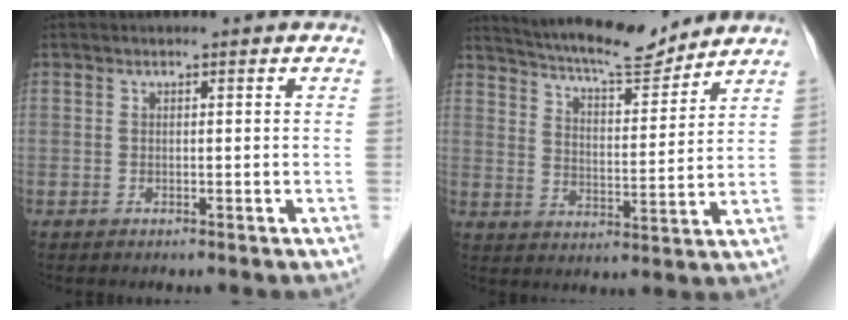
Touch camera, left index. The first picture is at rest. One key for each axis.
{"total": 12.3, "fx": 11.5, "fy": 1.4, "fz": 4.1, "tx": -0.073, "ty": 0.000, "tz": 0.182}